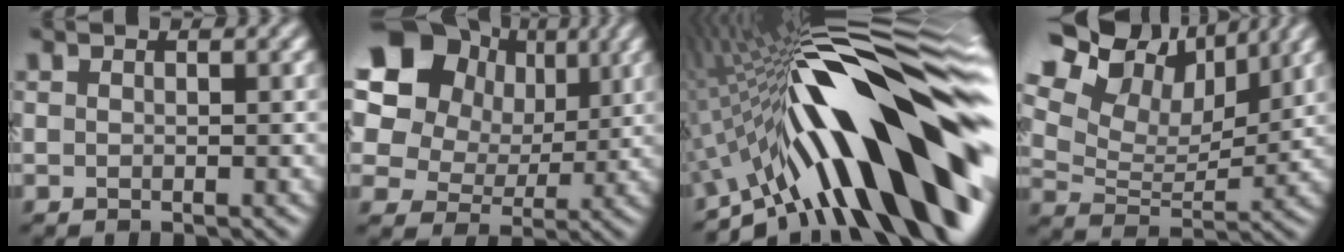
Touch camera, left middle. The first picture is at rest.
{"total": 16.0, "force": [7.2, 12.4, 7.1], "torque": [-0.171, 0.053, 0.132]}
{"total": 17.6, "force": [-2.2, 5.5, 16.5], "torque": [-0.211, 0.047, -0.061]}
{"total": 13.8, "force": [8.5, 8.6, 6.8], "torque": [-0.145, 0.042, 0.150]}